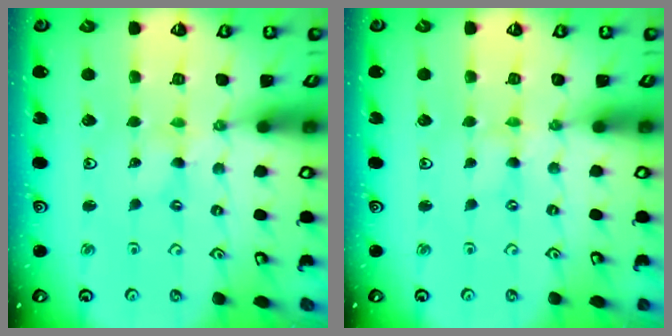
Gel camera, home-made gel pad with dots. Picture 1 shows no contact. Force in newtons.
{"total": 0.0}